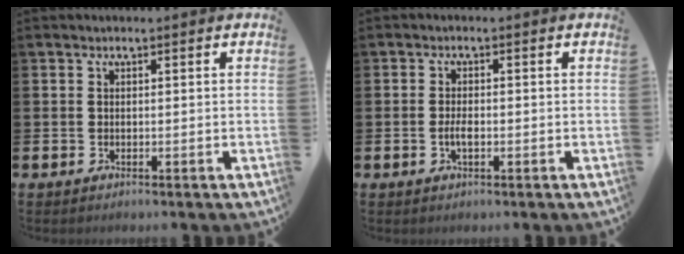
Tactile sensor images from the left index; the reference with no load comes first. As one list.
[{"total": 2.0, "force": [-0.5, 0.8, 1.8], "torque": [-0.024, -0.002, -0.011]}]